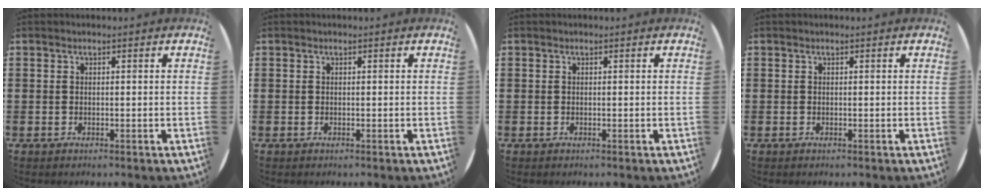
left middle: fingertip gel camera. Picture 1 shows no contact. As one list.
[{"total": 0.0}, {"total": 0.0}, {"total": 0.0}]